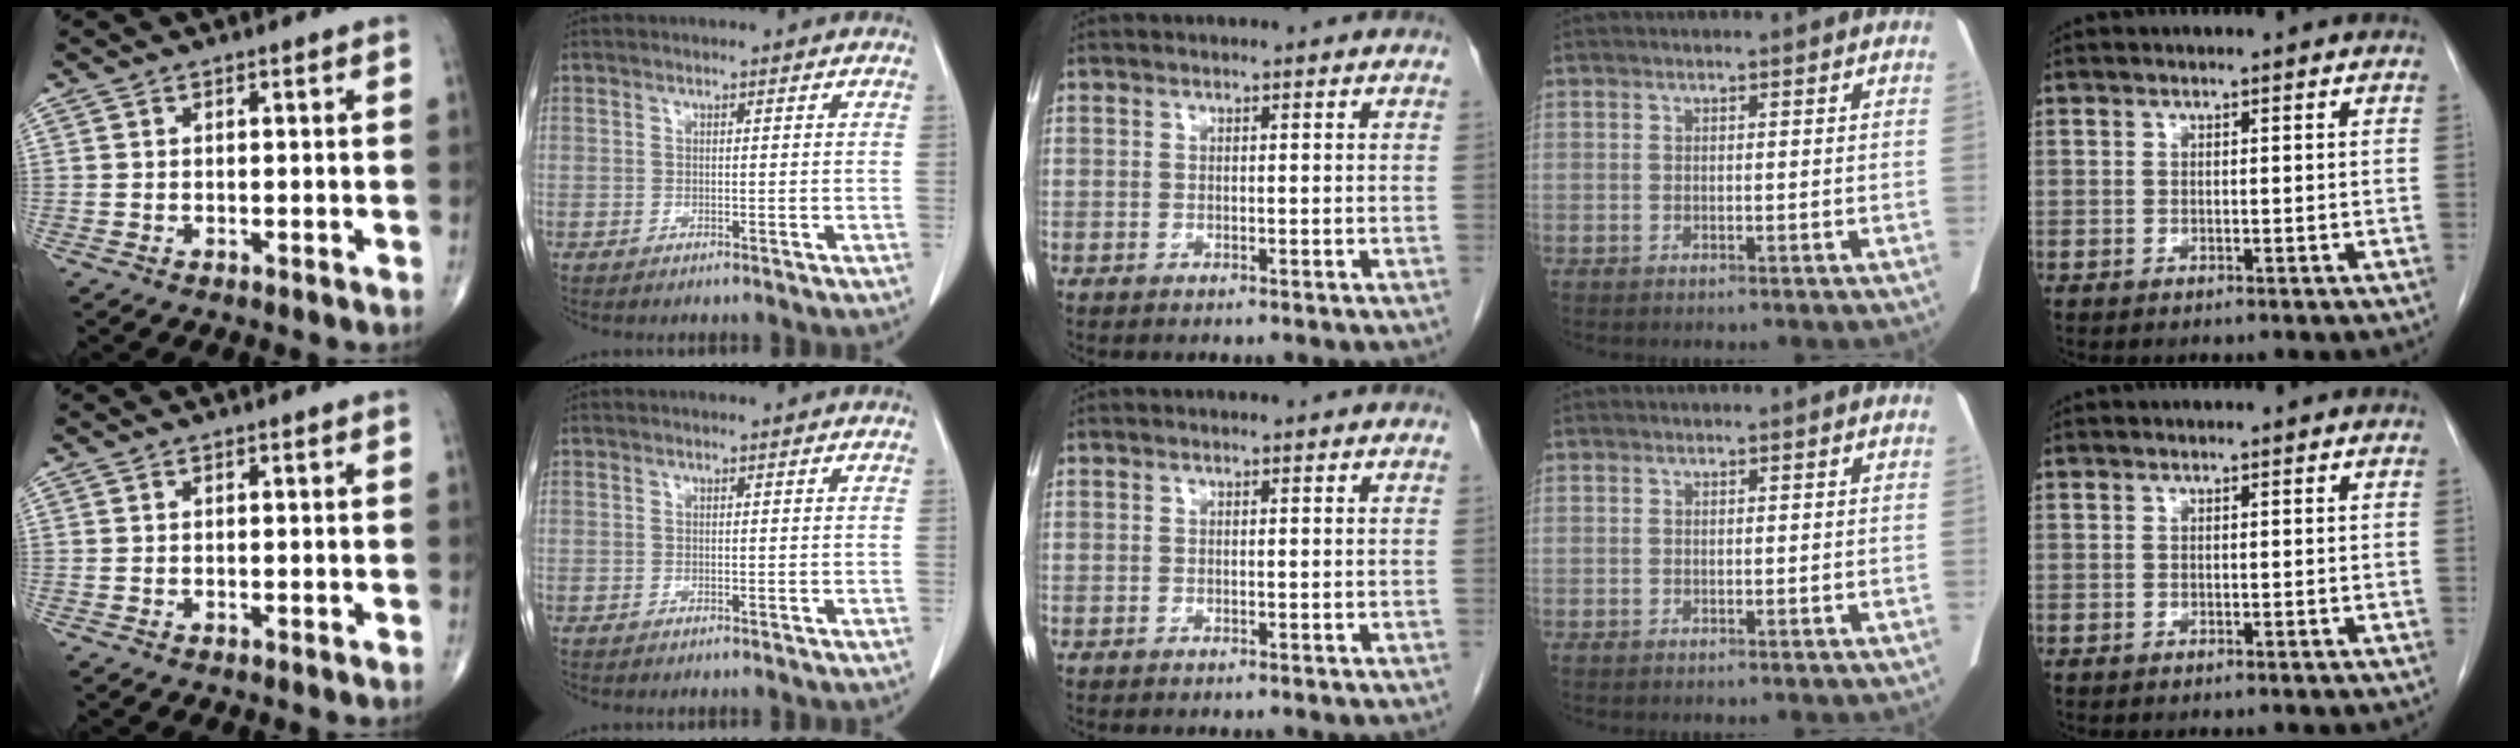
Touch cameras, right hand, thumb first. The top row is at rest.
{}